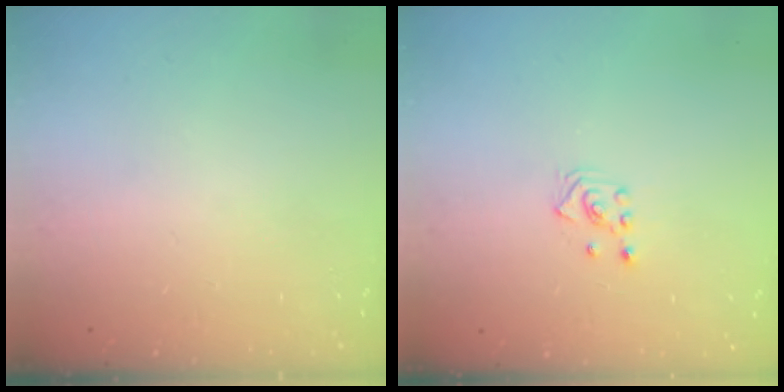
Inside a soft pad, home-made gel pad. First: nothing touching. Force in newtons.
{"total": 2.5, "press": 2.3, "slide": 1.0}